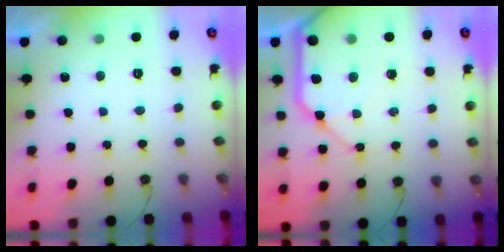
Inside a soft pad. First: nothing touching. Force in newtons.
{"total": 16.8, "press": 16.6, "slide": 2.4}